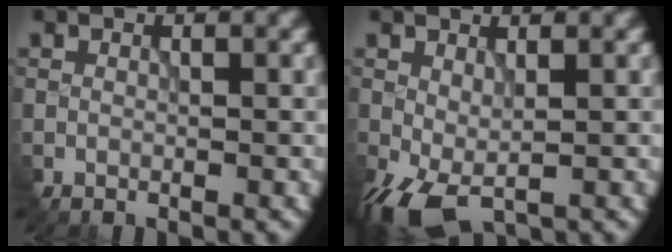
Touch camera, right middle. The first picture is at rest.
{"total": 3.7, "force": [-1.5, 1.7, 2.9], "torque": [-0.072, -0.004, -0.026]}